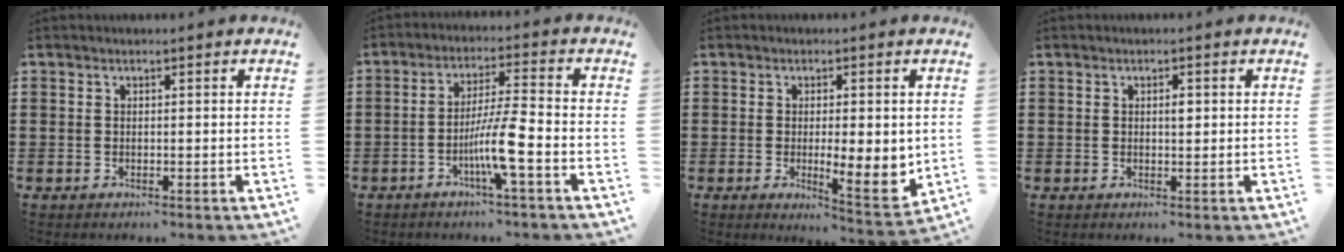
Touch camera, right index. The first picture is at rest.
{"total": 7.3, "force": [-3.1, 0.0, 6.7], "torque": [-0.132, -0.009, -0.063]}
{"total": 6.4, "force": [0.0, 2.0, 6.1], "torque": [-0.091, -0.007, 0.002]}
{"total": 1.4, "force": [0.3, 0.5, 1.3], "torque": [-0.025, 0.004, 0.003]}